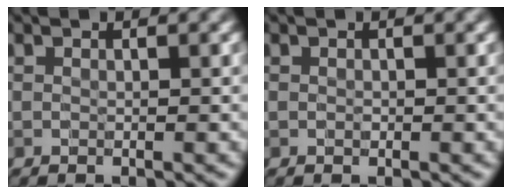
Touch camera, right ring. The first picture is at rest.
{"total": 0.0}